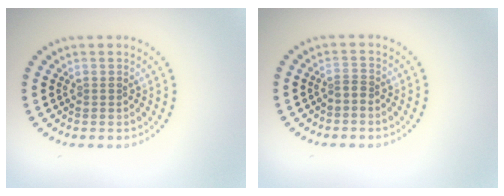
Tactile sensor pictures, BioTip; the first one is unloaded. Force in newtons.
{"total": 0.7, "press": 0.5, "slide": 0.6}